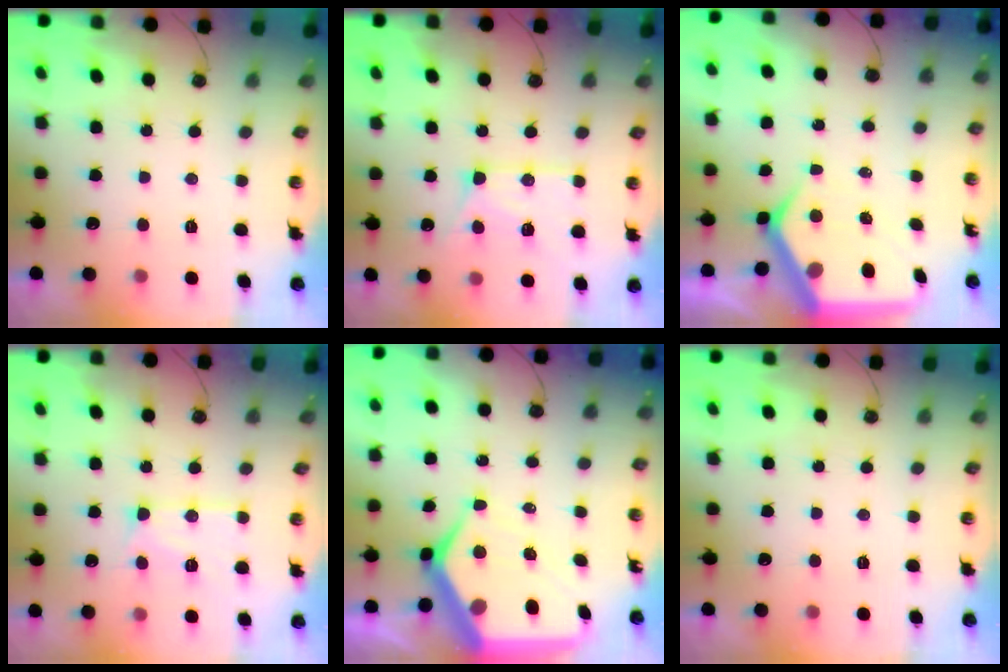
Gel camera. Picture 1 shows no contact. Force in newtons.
{"total": 13.1, "press": 13.0, "slide": 1.3}
{"total": 10.7, "press": 10.6, "slide": 1.4}
{"total": 13.0, "press": 12.9, "slide": 1.1}
{"total": 15.8, "press": 15.7, "slide": 1.7}
{"total": 0.0}